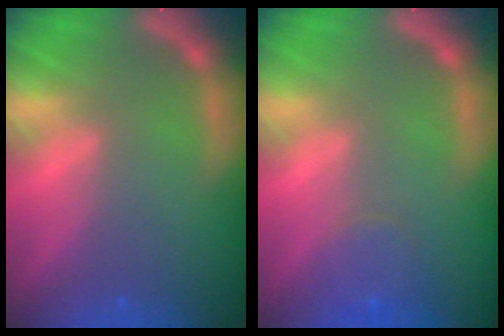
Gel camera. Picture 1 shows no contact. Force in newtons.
{"total": 2.4}